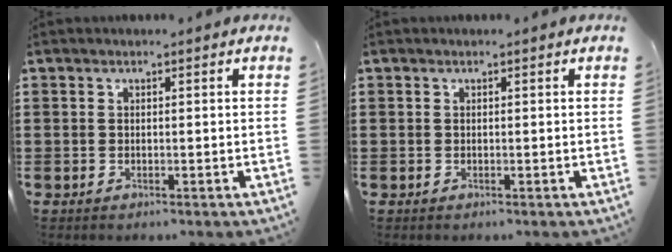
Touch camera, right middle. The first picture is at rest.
{"total": 0.0}